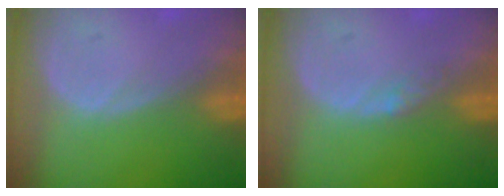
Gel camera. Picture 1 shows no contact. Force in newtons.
{"total": 1.8, "press": 1.6, "slide": 1.0}